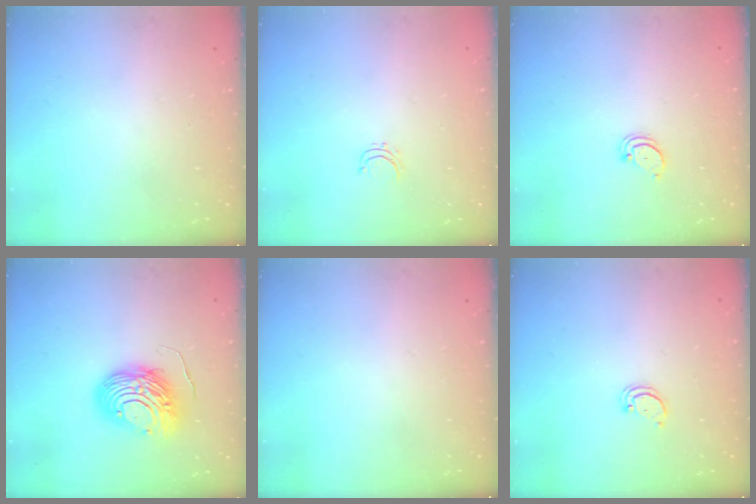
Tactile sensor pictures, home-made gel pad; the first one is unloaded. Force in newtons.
{"total": 3.7, "press": 3.7, "slide": 0.3}
{"total": 1.4, "press": 1.3, "slide": 0.1}
{"total": 10.4, "press": 10.3, "slide": 1.1}
{"total": 0.0}
{"total": 1.5, "press": 1.5, "slide": 0.1}